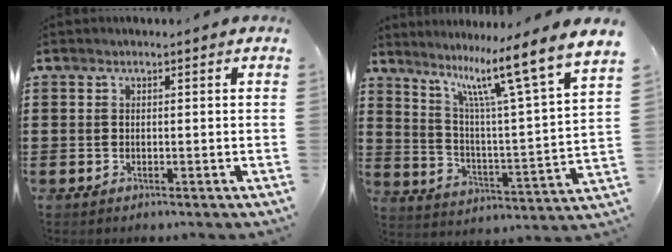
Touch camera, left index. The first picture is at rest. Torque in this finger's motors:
{"motor_torque": [2.14, 0.00, 0.35, 0.21]}